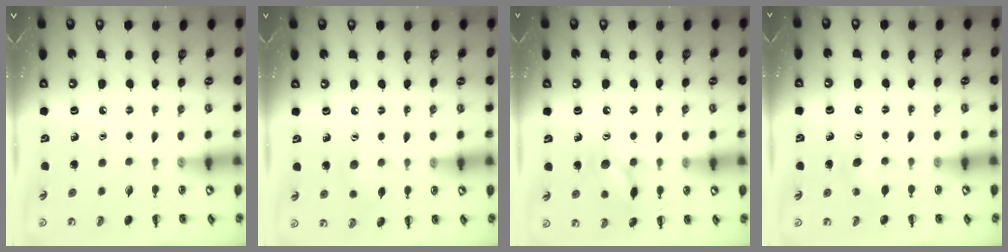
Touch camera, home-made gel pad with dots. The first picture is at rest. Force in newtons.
{"total": 5.9, "press": 5.7, "slide": 1.3}
{"total": 10.3, "press": 10.3, "slide": 0.5}
{"total": 4.6, "press": 4.5, "slide": 1.2}